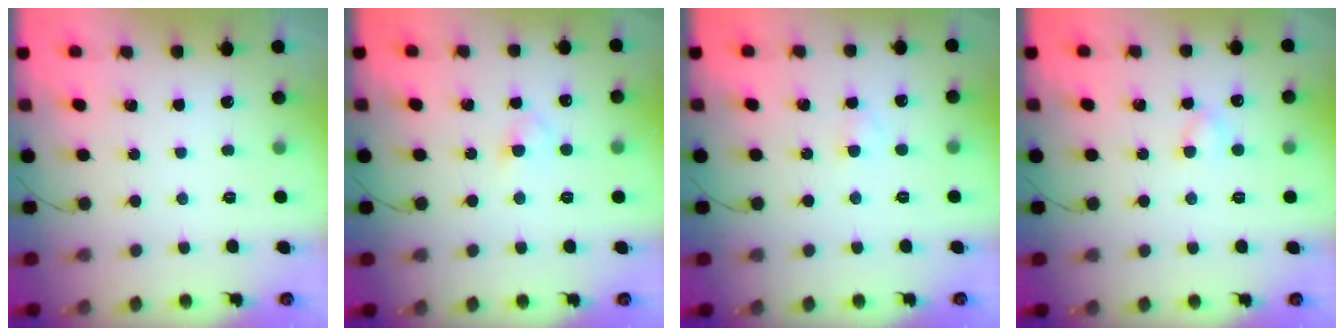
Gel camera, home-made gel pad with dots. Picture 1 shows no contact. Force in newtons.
{"total": 2.5, "press": 2.2, "slide": 1.1}
{"total": 1.8, "press": 1.5, "slide": 0.9}
{"total": 3.0, "press": 2.8, "slide": 1.1}